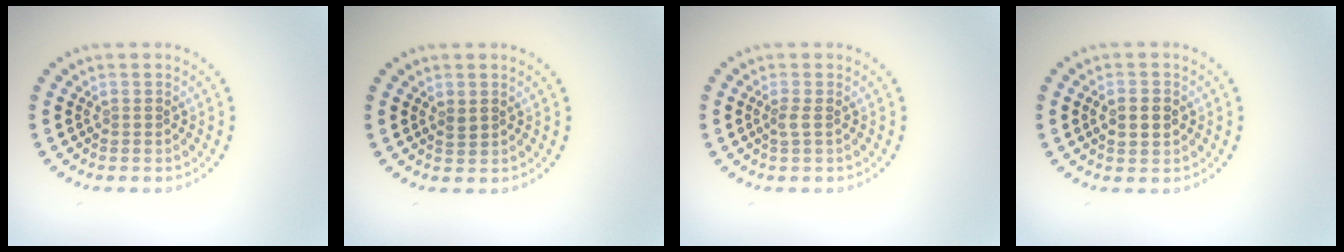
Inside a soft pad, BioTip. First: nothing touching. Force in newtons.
{"total": 0.8, "press": 0.8, "slide": 0.3}
{"total": 1.0, "press": 0.7, "slide": 0.7}
{"total": 2.9, "press": 2.9, "slide": 0.2}